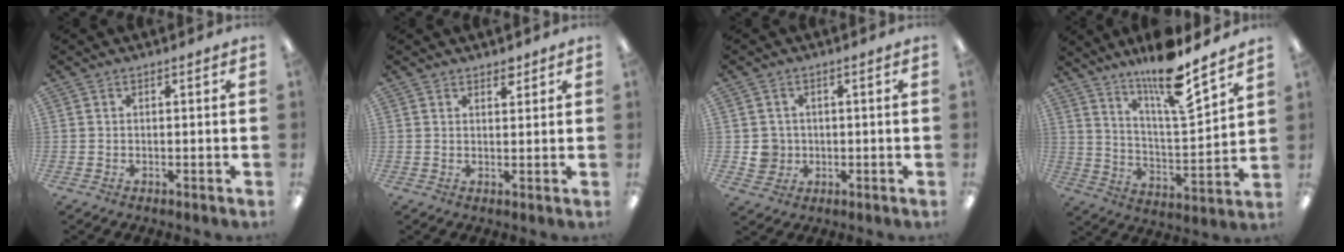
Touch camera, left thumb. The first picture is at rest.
{"total": 2.3, "force": [1.9, 1.1, 0.8], "torque": [0.000, -0.008, 0.031]}
{"total": 4.4, "force": [-0.1, 4.3, 0.8], "torque": [-0.005, 0.004, -0.001]}
{"total": 15.2, "force": [12.2, 2.3, 8.8], "torque": [-0.150, -0.083, 0.199]}